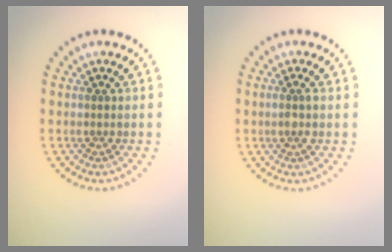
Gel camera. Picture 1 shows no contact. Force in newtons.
{"total": 1.3, "press": 1.1, "slide": 0.8}